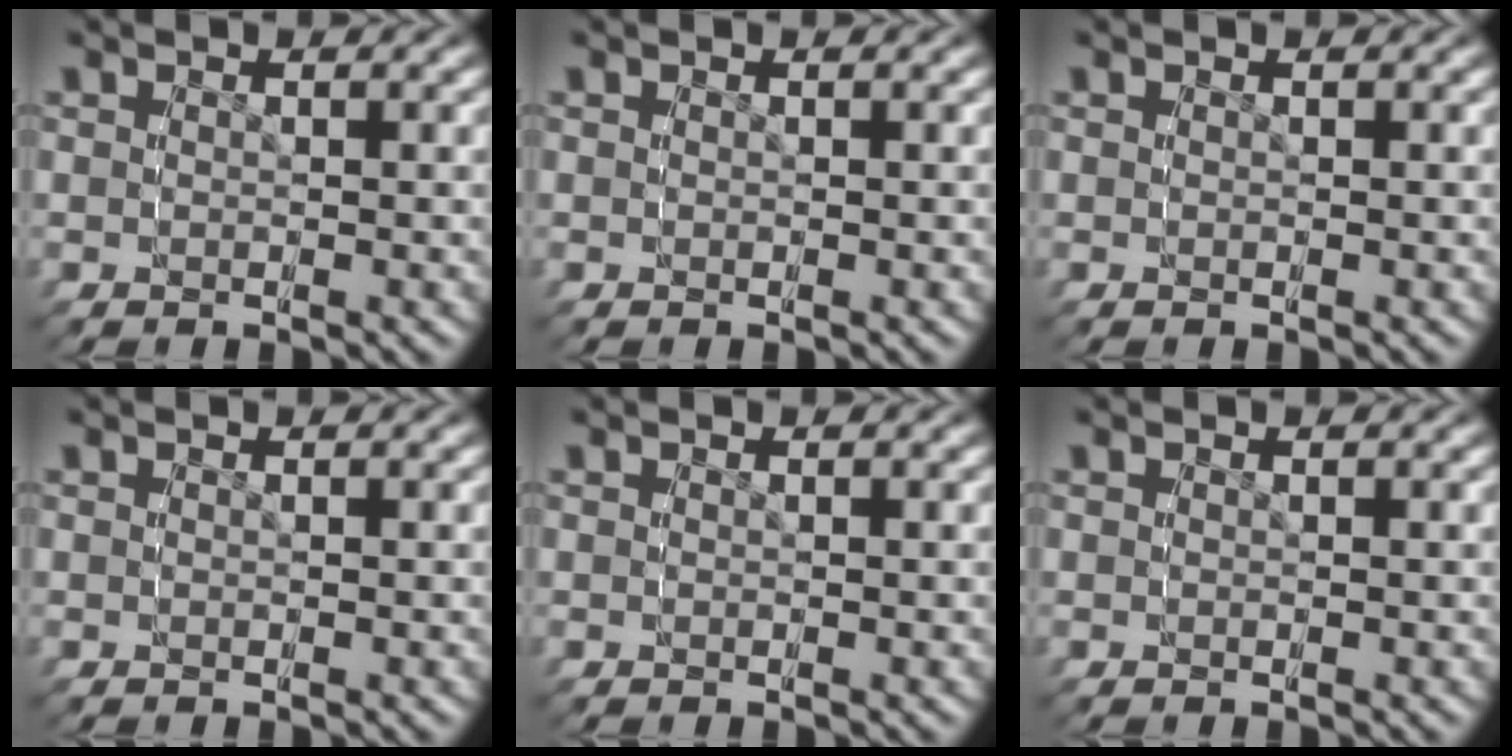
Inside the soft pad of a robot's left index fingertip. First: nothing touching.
{"total": 0.0}
{"total": 0.0}
{"total": 0.0}
{"total": 0.0}
{"total": 0.0}